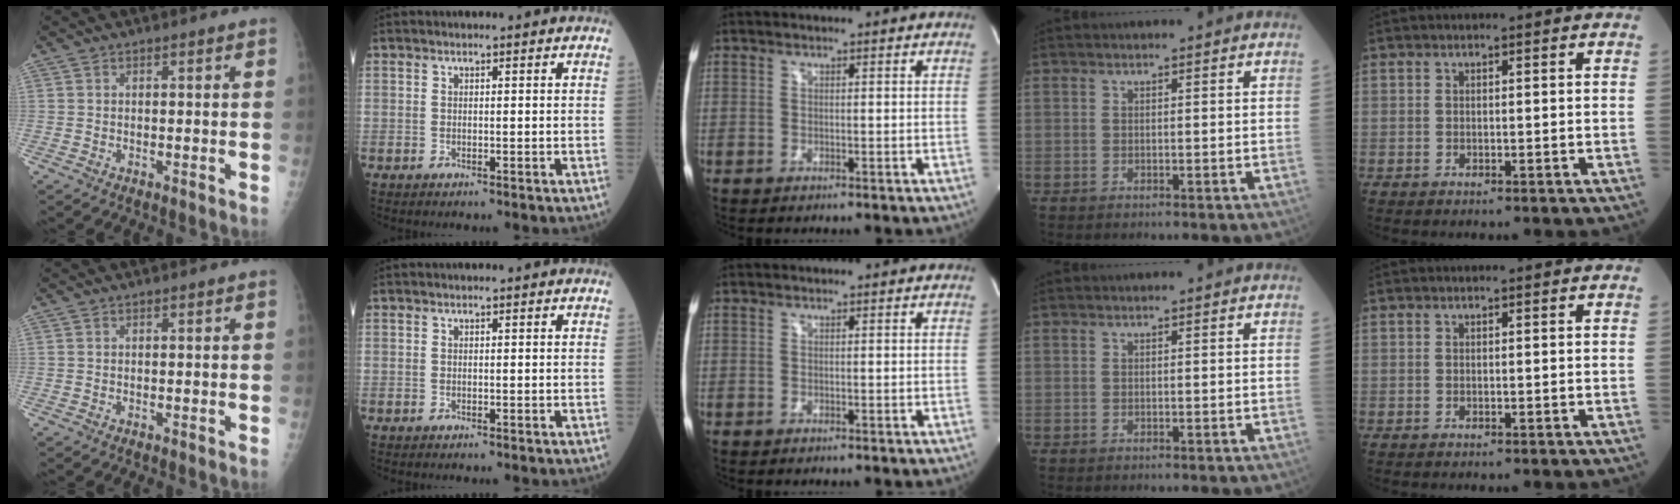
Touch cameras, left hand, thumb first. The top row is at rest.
{}